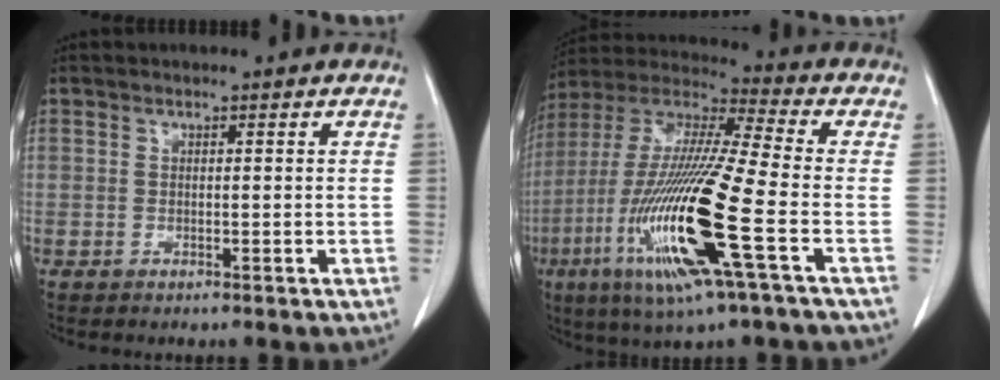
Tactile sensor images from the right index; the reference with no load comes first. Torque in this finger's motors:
{"motor_torque": [2.14, 0.00, 1.05, 0.21]}